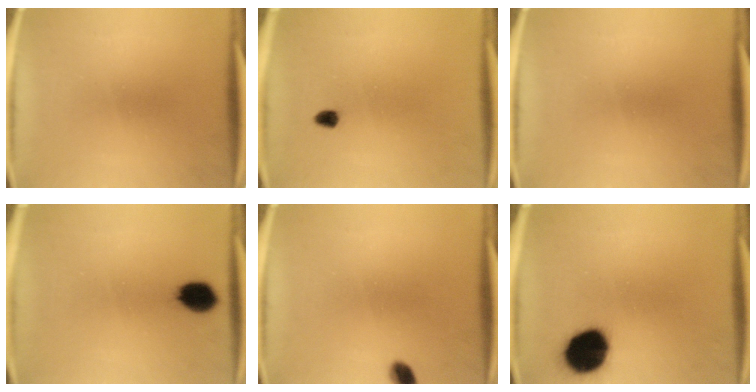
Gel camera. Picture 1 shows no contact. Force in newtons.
{"total": 1.5}
{"total": 0.0}
{"total": 7.0}
{"total": 2.9}
{"total": 14.1}